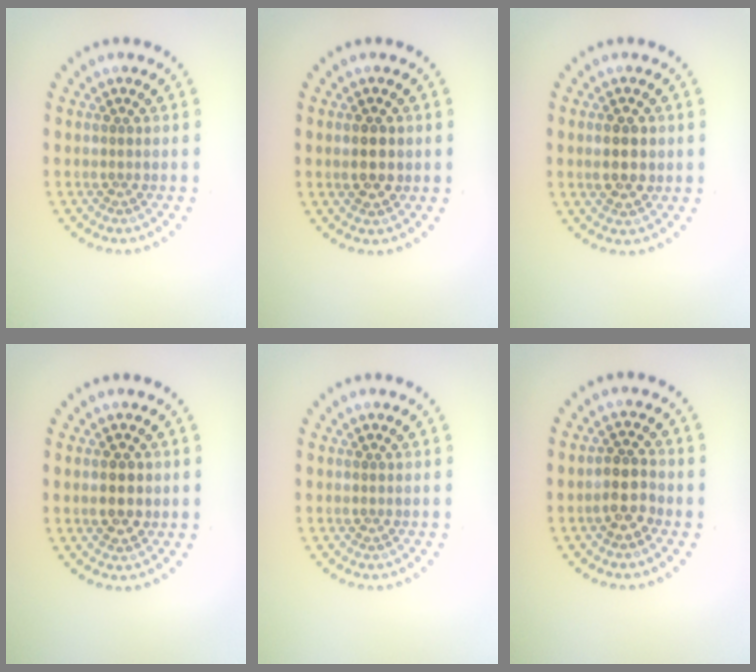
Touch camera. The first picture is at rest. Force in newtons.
{"total": 2.2, "press": 2.2, "slide": 0.1}
{"total": 2.9, "press": 2.9, "slide": 0.1}
{"total": 2.3, "press": 2.3, "slide": 0.1}
{"total": 0.0}
{"total": 2.5, "press": 2.4, "slide": 0.9}